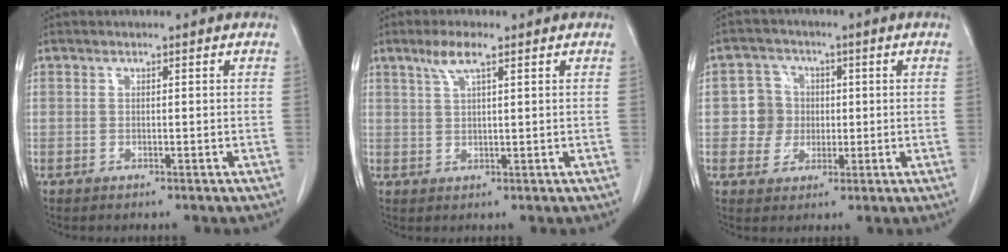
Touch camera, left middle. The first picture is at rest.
{"total": 3.7, "force": [2.3, 0.4, 2.9], "torque": [-0.064, 0.006, 0.046]}
{"total": 5.1, "force": [0.2, 5.1, 0.7], "torque": [-0.014, 0.015, 0.006]}